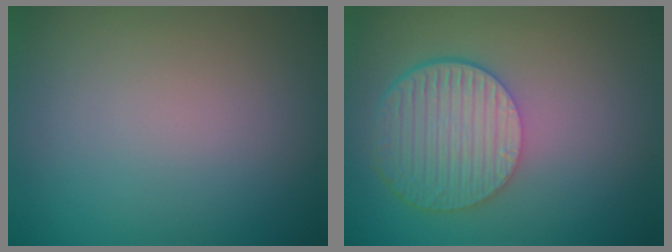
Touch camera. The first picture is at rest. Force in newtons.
{"total": 6.1, "press": 4.5, "slide": 4.2}